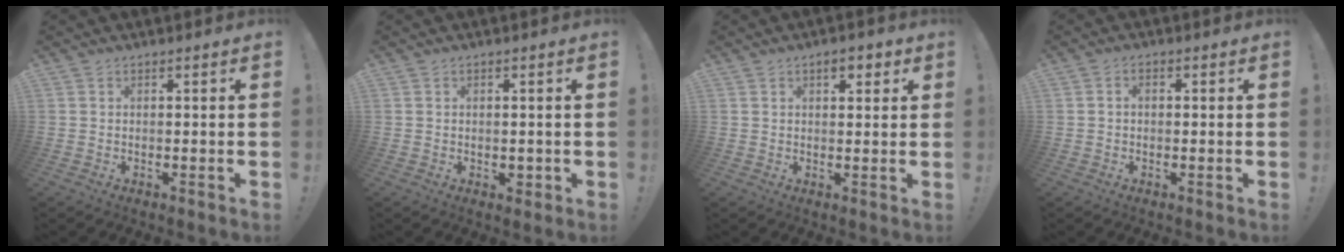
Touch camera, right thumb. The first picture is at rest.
{"total": 1.6, "force": [0.2, 1.4, 0.8], "torque": [-0.006, -0.001, 0.003]}
{"total": 3.9, "force": [2.1, 2.1, 2.4], "torque": [-0.029, -0.006, 0.033]}
{"total": 1.5, "force": [-0.4, 0.9, 1.2], "torque": [-0.017, 0.003, -0.008]}